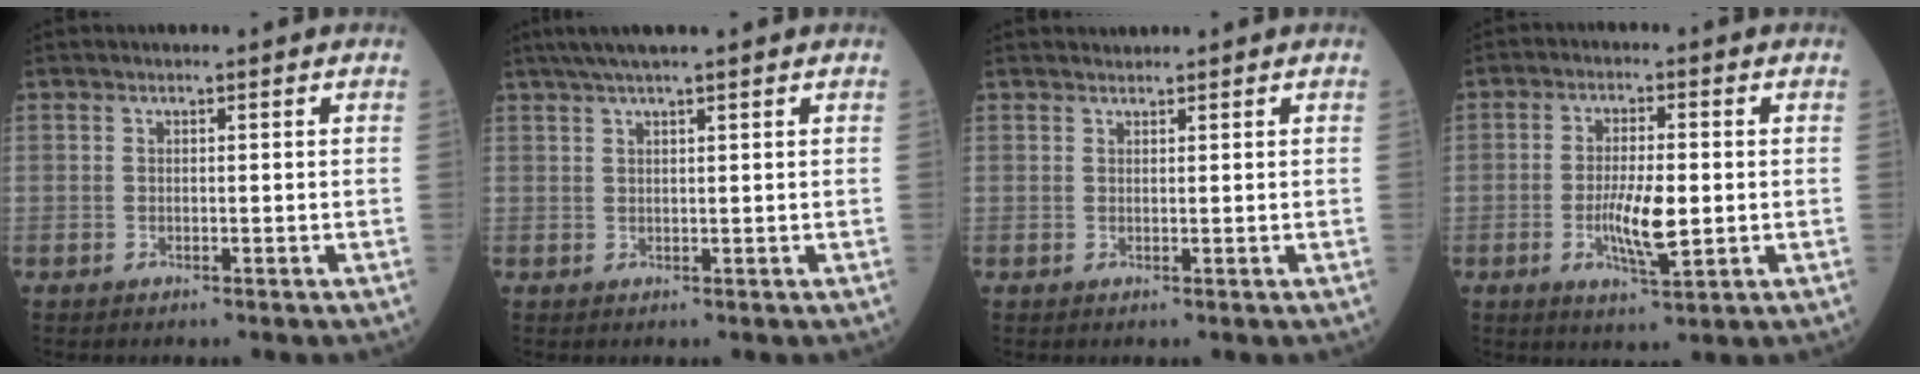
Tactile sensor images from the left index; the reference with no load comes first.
{"total": 5.5, "force": [4.3, -0.3, 3.4], "torque": [-0.061, 0.031, 0.077]}
{"total": 1.2, "force": [1.2, 0.2, -0.1], "torque": [-0.010, 0.011, 0.025]}
{"total": 6.8, "force": [-1.0, 1.5, 6.5], "torque": [-0.127, -0.010, -0.017]}